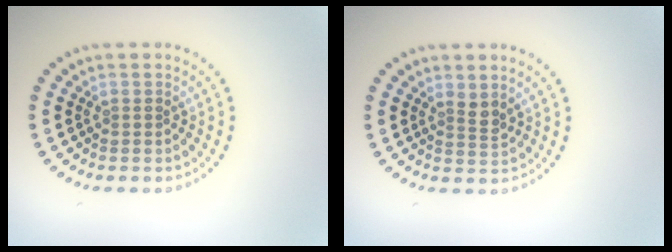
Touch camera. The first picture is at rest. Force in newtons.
{"total": 1.3, "press": 1.0, "slide": 0.8}